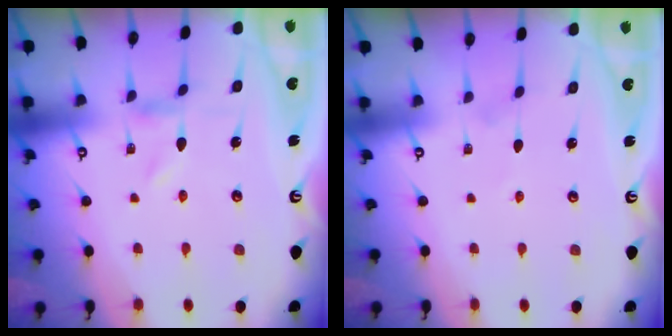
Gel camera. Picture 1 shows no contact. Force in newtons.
{"total": 0.0}